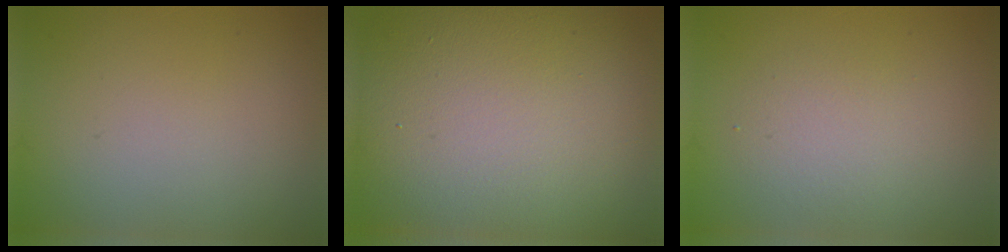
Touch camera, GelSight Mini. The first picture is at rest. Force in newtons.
{"total": 20.2, "press": 20.2, "slide": 1.0}
{"total": 2.4, "press": 2.4, "slide": 0.1}